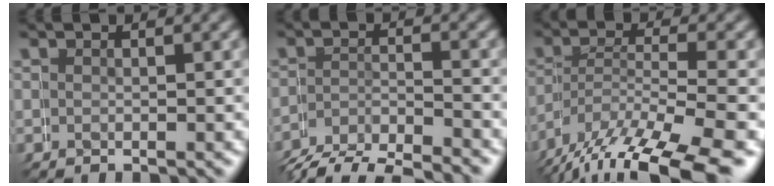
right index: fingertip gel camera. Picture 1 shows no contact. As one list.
[{"total": 3.1, "force": [-2.6, 1.8, 0.0], "torque": [-0.009, -0.003, -0.051]}, {"total": 5.9, "force": [-3.6, 3.0, 3.6], "torque": [-0.079, -0.021, -0.047]}]